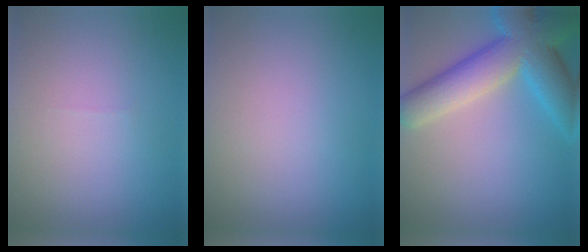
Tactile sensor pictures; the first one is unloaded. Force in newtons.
{"total": 0.0}
{"total": 9.5, "press": 9.4, "slide": 0.5}